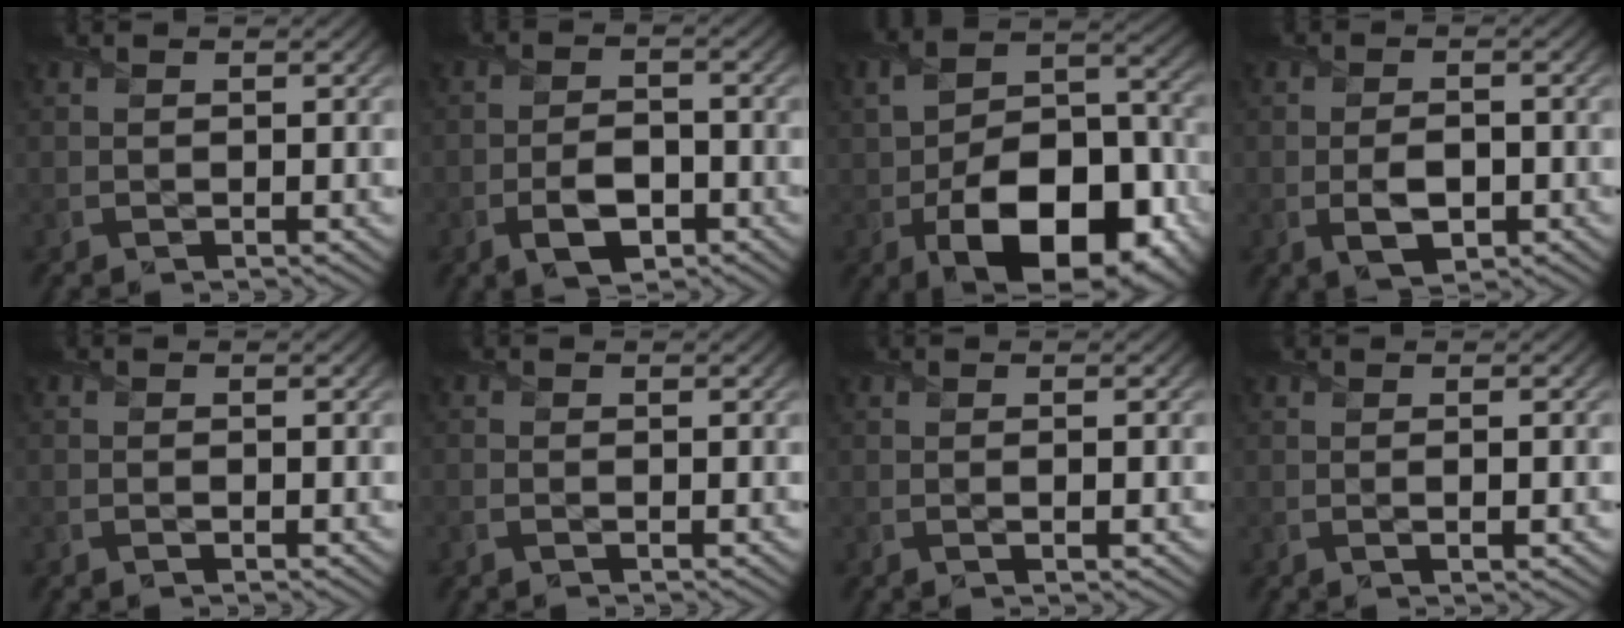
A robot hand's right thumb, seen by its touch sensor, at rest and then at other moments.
{"total": 5.0, "force": [-2.4, 2.7, 3.4], "torque": [-0.064, -0.006, -0.047]}
{"total": 15.9, "force": [-5.6, 9.4, 11.6], "torque": [-0.190, -0.038, -0.081]}
{"total": 3.8, "force": [-1.0, 2.2, 2.9], "torque": [-0.060, -0.010, -0.016]}
{"total": 0.6, "force": [-0.4, 0.2, 0.4], "torque": [-0.009, -0.003, -0.006]}
{"total": 0.5, "force": [-0.3, 0.2, 0.3], "torque": [-0.011, -0.002, -0.008]}
{"total": 1.1, "force": [0.0, 0.1, 1.0], "torque": [-0.017, 0.000, -0.001]}
{"total": 1.4, "force": [0.1, 0.2, 1.4], "torque": [-0.024, 0.001, -0.002]}